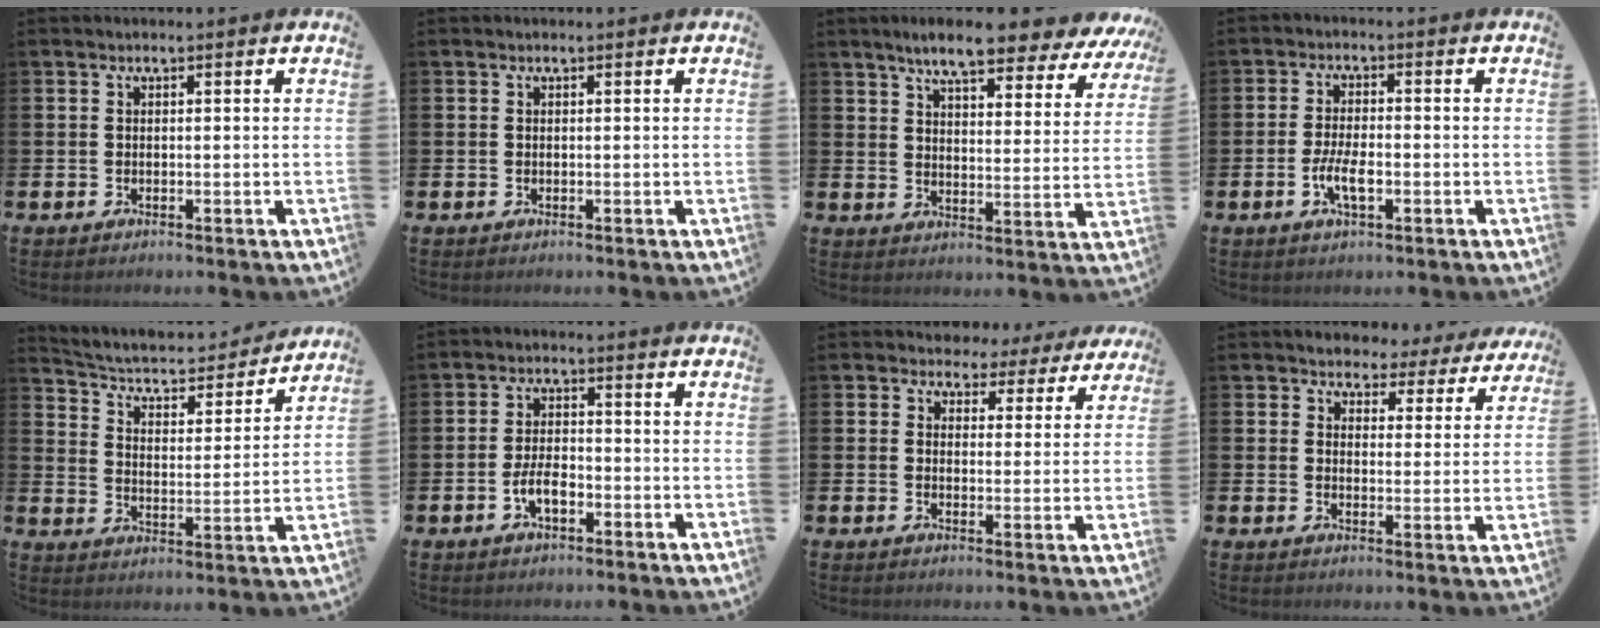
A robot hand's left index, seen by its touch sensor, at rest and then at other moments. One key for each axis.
{"total": 0.0}
{"total": 8.5, "fx": 7.6, "fy": 1.3, "fz": 3.6, "tx": -0.083, "ty": -0.042, "tz": 0.131}
{"total": 4.3, "fx": -1.2, "fy": 1.6, "fz": 3.8, "tx": -0.069, "ty": 0.002, "tz": -0.023}
{"total": 5.1, "fx": 4.7, "fy": 1.5, "fz": 1.6, "tx": -0.063, "ty": -0.040, "tz": 0.072}
{"total": 3.8, "fx": -1.5, "fy": 1.8, "fz": 3.0, "tx": -0.059, "ty": 0.004, "tz": -0.030}
{"total": 3.6, "fx": 2.9, "fy": 2.2, "fz": 0.2, "tx": -0.008, "ty": -0.022, "tz": 0.045}
{"total": 3.5, "fx": 3.1, "fy": 1.6, "fz": 0.1, "tx": -0.021, "ty": -0.021, "tz": 0.050}